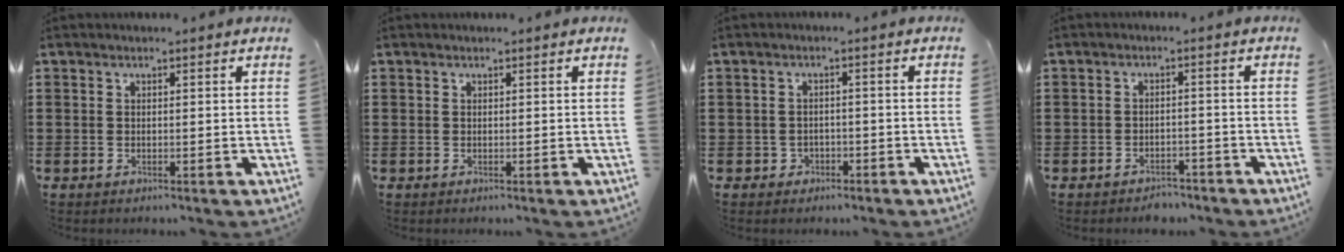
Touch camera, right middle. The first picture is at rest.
{"total": 0.0}
{"total": 1.5, "force": [-1.1, 1.0, 0.0], "torque": [-0.008, 0.001, -0.026]}
{"total": 2.4, "force": [-2.4, 0.5, -0.1], "torque": [-0.006, 0.002, -0.053]}